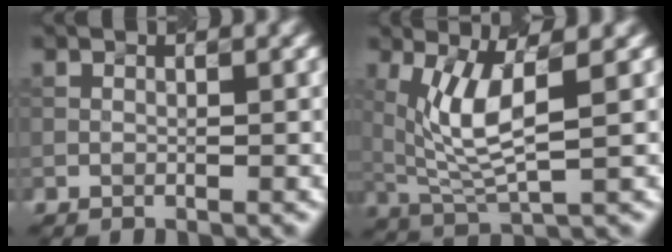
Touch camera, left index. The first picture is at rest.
{"total": 5.3, "force": [1.2, 1.4, 5.0], "torque": [-0.117, -0.011, 0.043]}